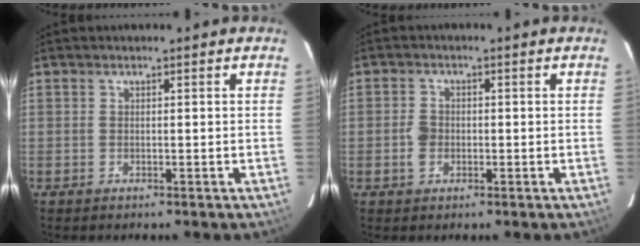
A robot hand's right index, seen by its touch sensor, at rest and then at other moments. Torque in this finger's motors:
{"motor_torque": [0.34, -0.01, 0.27, 0.05]}